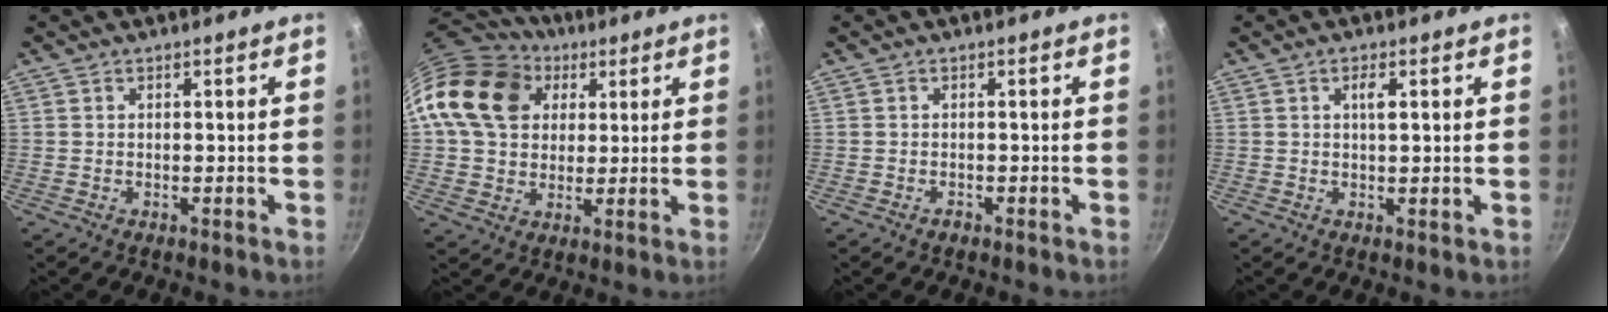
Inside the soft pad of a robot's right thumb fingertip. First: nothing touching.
{"total": 17.9, "force": [5.2, 13.8, 10.2], "torque": [-0.167, 0.017, 0.085]}
{"total": 0.9, "force": [-0.6, 0.5, 0.4], "torque": [-0.006, 0.006, -0.011]}
{"total": 2.6, "force": [0.8, 0.8, 2.3], "torque": [-0.037, -0.004, 0.013]}